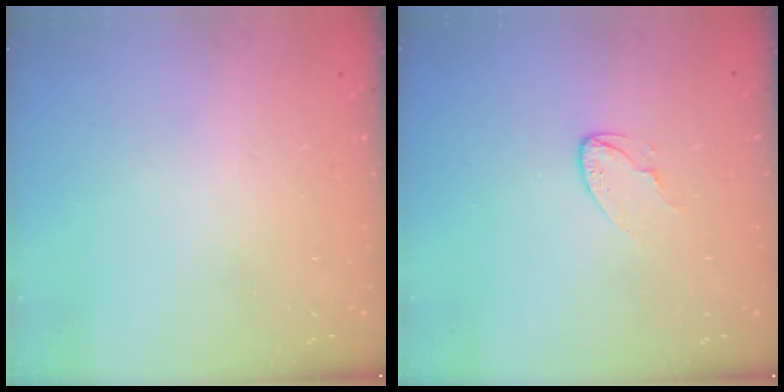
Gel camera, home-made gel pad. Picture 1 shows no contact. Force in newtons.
{"total": 3.4, "press": 3.4, "slide": 0.3}